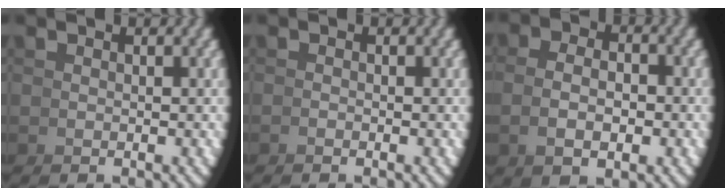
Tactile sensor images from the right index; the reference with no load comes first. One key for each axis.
{"total": 1.2, "fx": -0.5, "fy": -1.1, "fz": -0.3, "tx": 0.010, "ty": 0.005, "tz": -0.012}
{"total": 2.3, "fx": -0.3, "fy": 0.8, "fz": 2.1, "tx": -0.031, "ty": 0.002, "tz": -0.003}